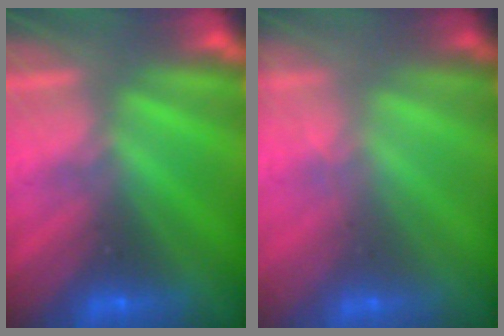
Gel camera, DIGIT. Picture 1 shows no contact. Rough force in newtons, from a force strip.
{"total": 1.5}